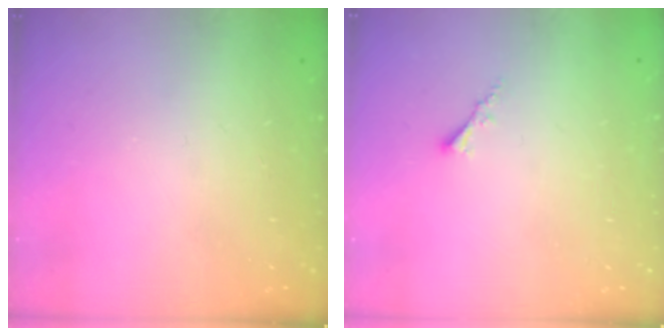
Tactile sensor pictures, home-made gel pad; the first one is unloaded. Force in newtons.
{"total": 1.8, "press": 1.7, "slide": 0.5}